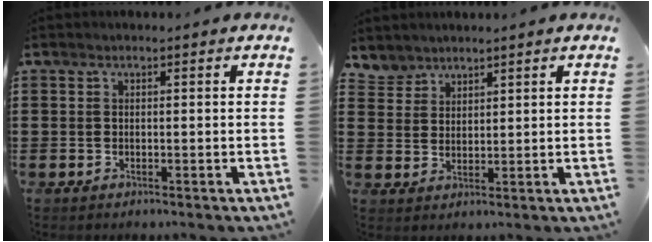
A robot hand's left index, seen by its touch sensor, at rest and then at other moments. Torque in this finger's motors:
{"motor_torque": [0.12, 0.02, -0.05, -0.01]}